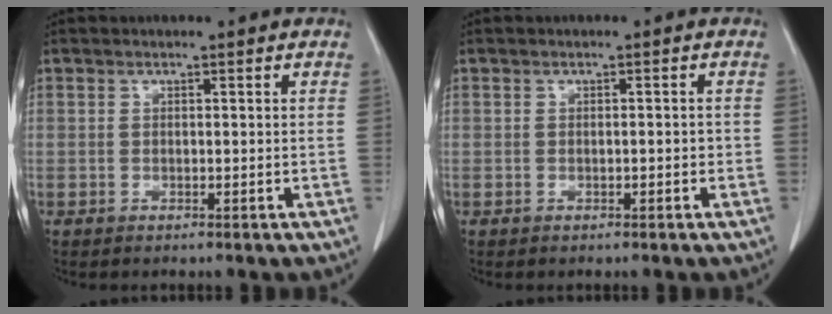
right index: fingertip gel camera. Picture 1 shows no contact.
{"total": 1.0, "force": [-0.2, 0.3, 0.9], "torque": [-0.012, 0.001, -0.004]}